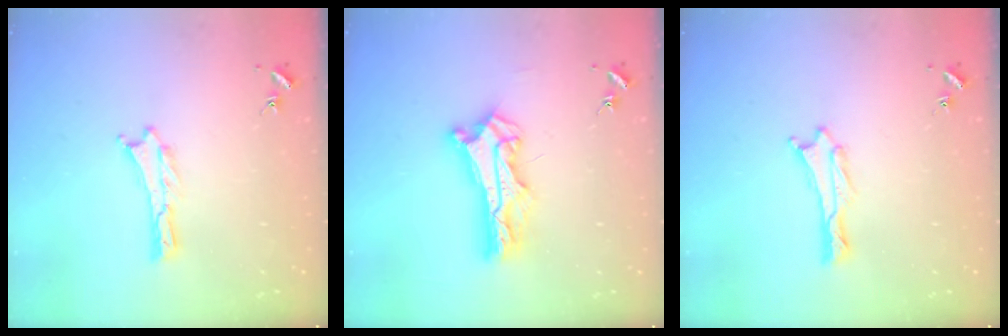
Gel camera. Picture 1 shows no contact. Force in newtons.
{"total": 9.2, "press": 9.1, "slide": 0.7}
{"total": 0.8, "press": 0.7, "slide": 0.1}